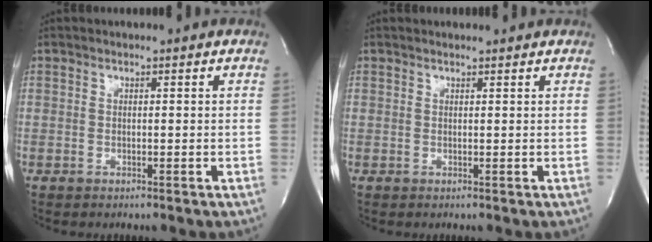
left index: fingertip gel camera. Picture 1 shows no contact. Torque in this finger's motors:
{"motor_torque": [0.32, -0.34, -0.05, 0.00]}